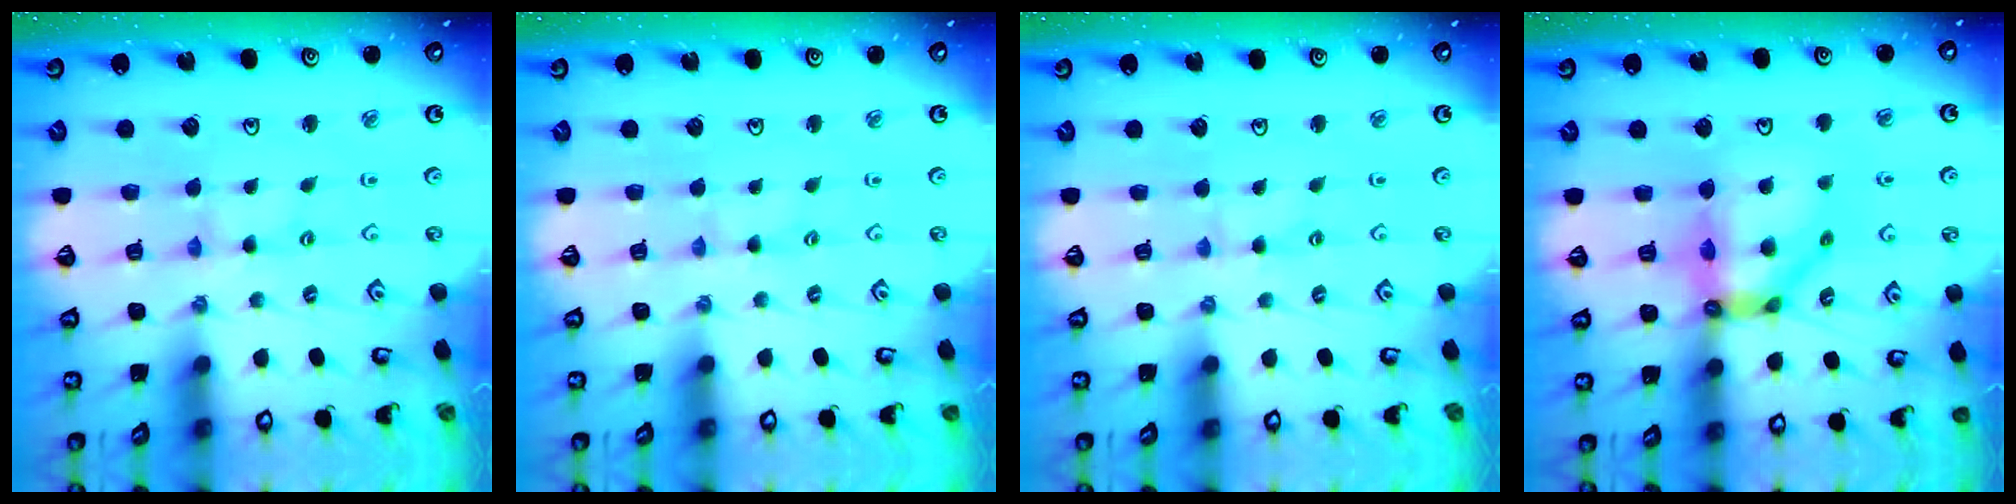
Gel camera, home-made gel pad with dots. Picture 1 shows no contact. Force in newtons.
{"total": 0.7, "press": 0.7, "slide": 0.1}
{"total": 1.3, "press": 1.3, "slide": 0.3}
{"total": 14.2, "press": 14.1, "slide": 1.9}